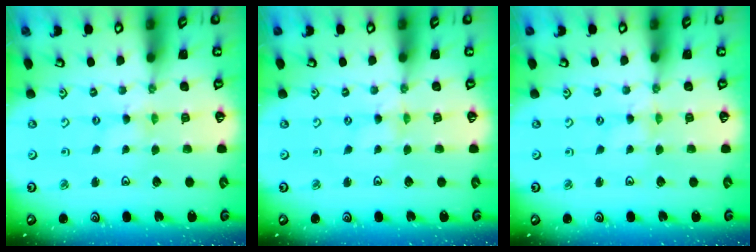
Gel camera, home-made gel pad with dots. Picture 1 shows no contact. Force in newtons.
{"total": 0.0}
{"total": 0.0}